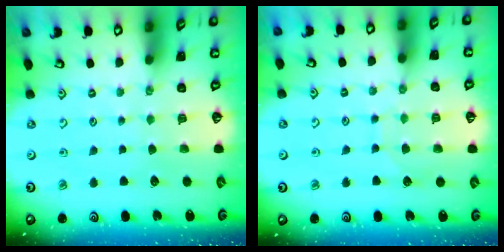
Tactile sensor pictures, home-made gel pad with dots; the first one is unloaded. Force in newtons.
{"total": 6.1, "press": 6.1, "slide": 0.6}